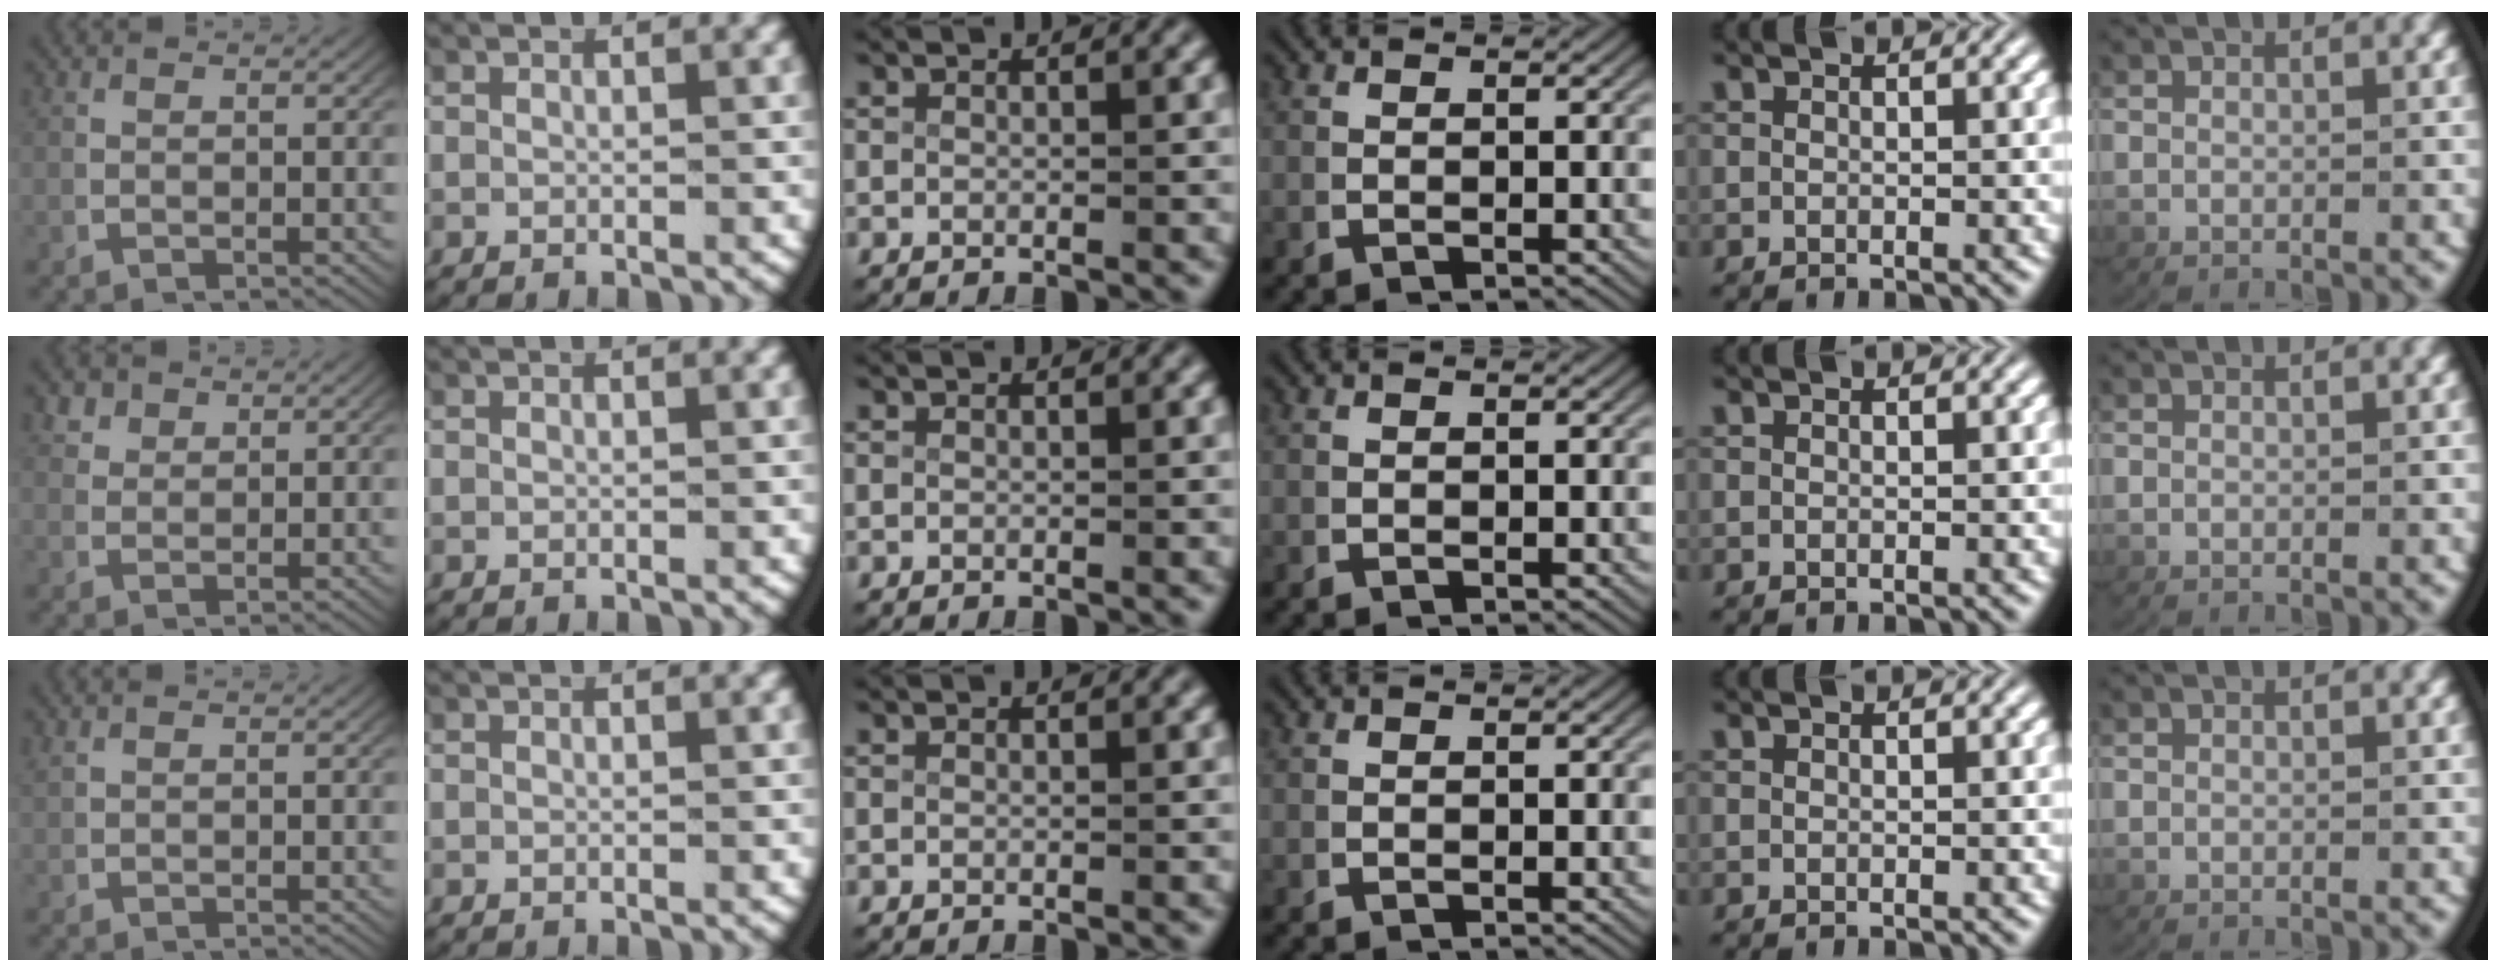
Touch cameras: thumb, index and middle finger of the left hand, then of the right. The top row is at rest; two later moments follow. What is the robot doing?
{"motion": "lift_and_place", "object": "paper"}